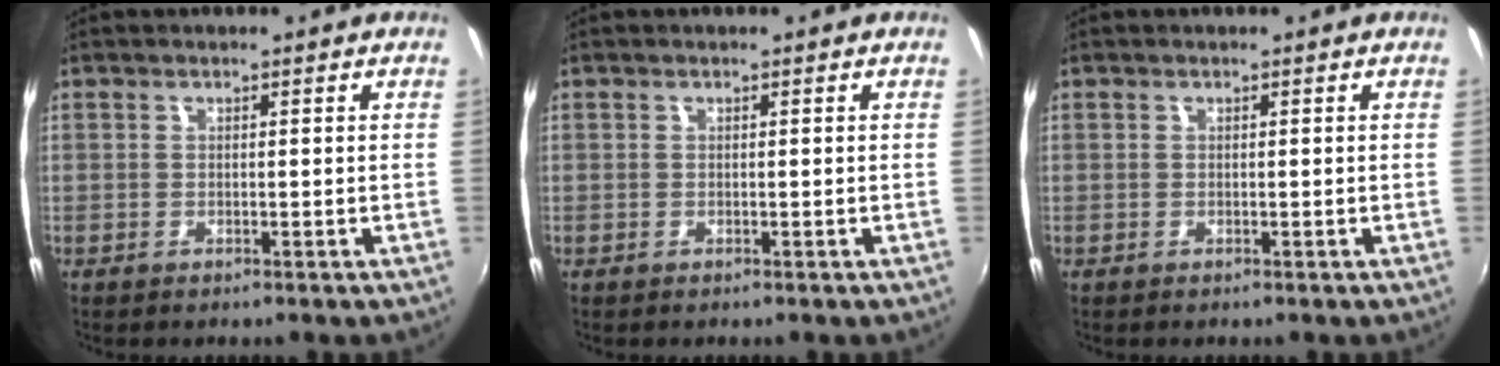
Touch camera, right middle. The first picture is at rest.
{"total": 0.0}
{"total": 0.0}